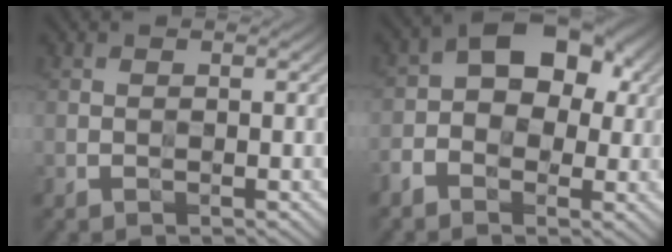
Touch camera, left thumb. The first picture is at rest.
{"total": 9.2, "force": [-0.7, 6.1, 6.8], "torque": [-0.104, 0.013, -0.028]}